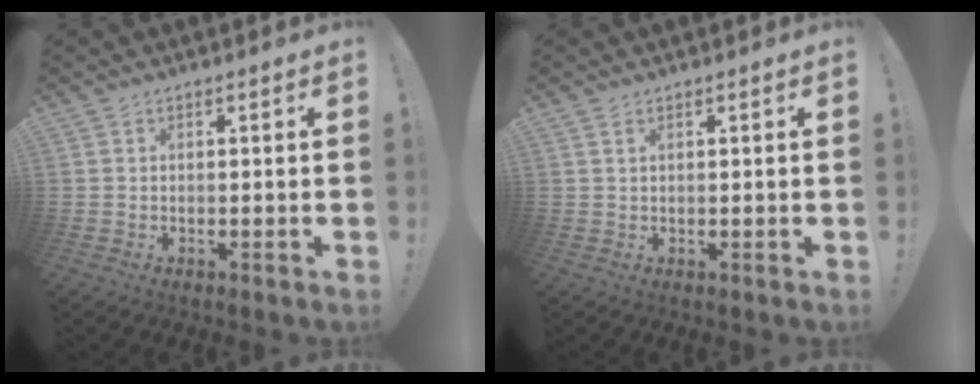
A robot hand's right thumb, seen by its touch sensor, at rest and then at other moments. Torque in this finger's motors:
{"motor_torque": [-0.02, -0.15, -0.08, 0.19, 0.07]}